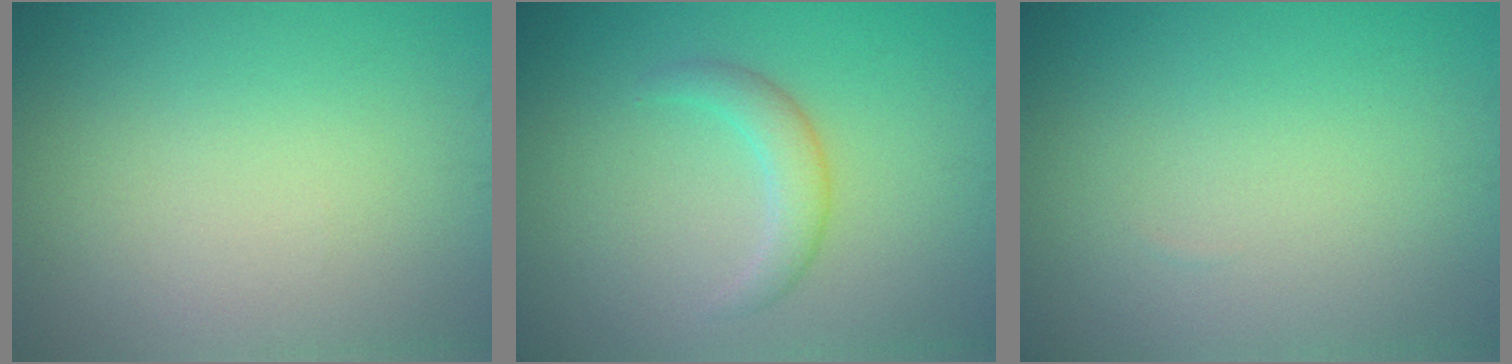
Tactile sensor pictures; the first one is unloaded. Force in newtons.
{"total": 2.2, "press": 2.2, "slide": 0.2}
{"total": 0.0}